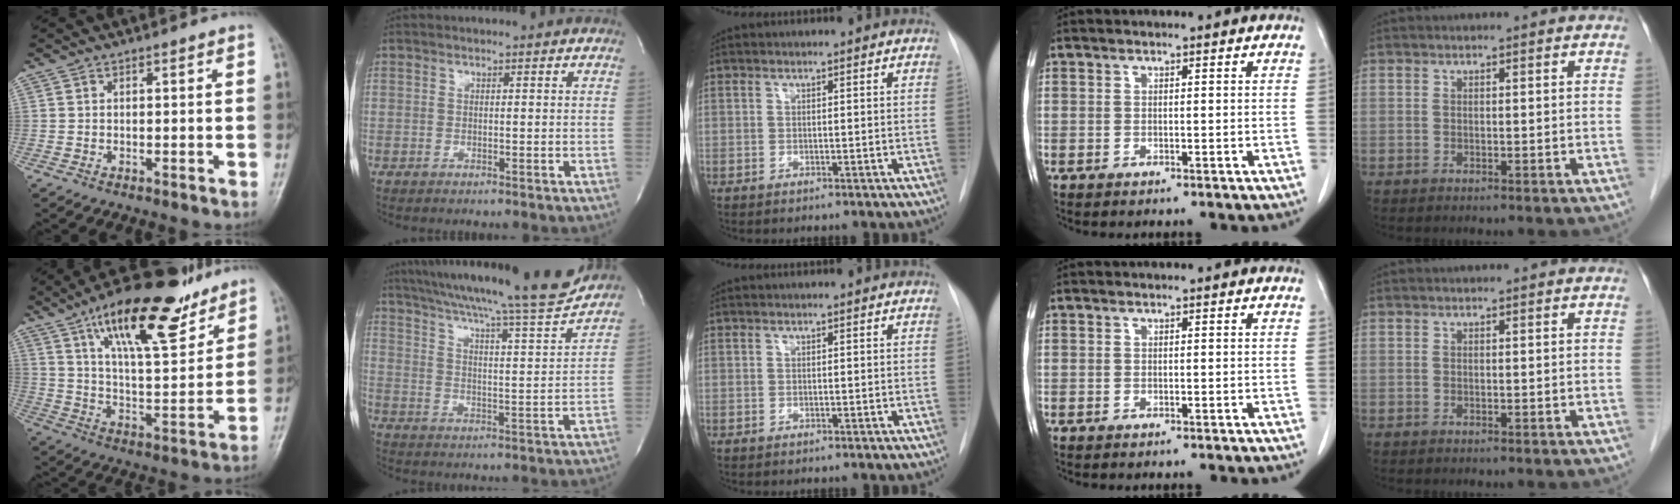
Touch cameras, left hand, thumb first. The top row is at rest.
{"thumb": {"total": 20.8, "force": [13.5, 7.0, 14.2], "torque": [-0.194, -0.059, 0.225]}, "index": {"total": 22.0, "force": [19.6, 0.1, 10.0], "torque": [-0.171, -0.034, 0.277]}}